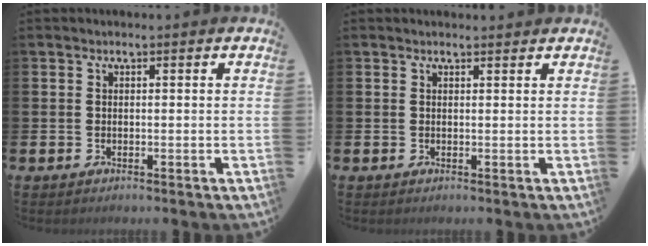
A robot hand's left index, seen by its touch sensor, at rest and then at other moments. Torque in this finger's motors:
{"motor_torque": [0.96, -1.18, 0.07, 0.02]}